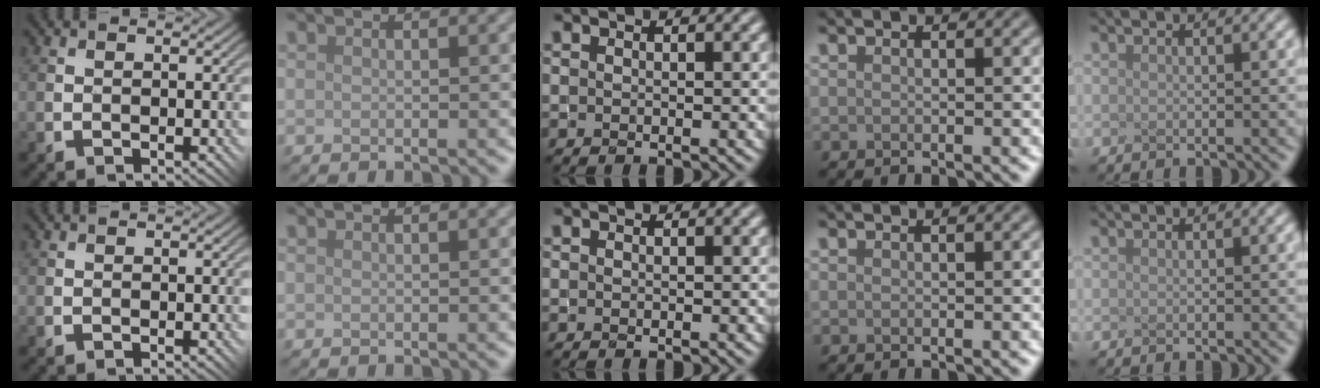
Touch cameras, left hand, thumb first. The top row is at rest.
{}